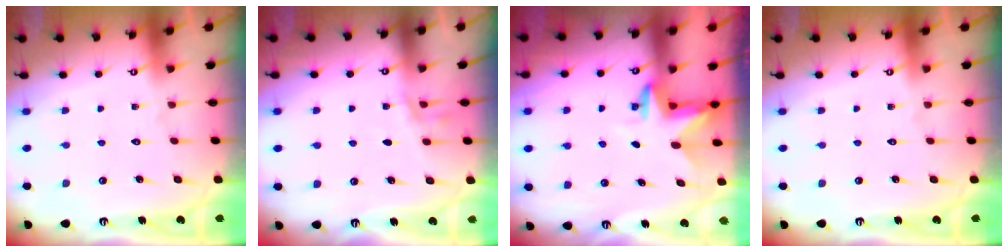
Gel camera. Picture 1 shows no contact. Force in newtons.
{"total": 4.6, "press": 3.9, "slide": 2.5}
{"total": 3.2, "press": 3.2, "slide": 0.1}
{"total": 0.0}